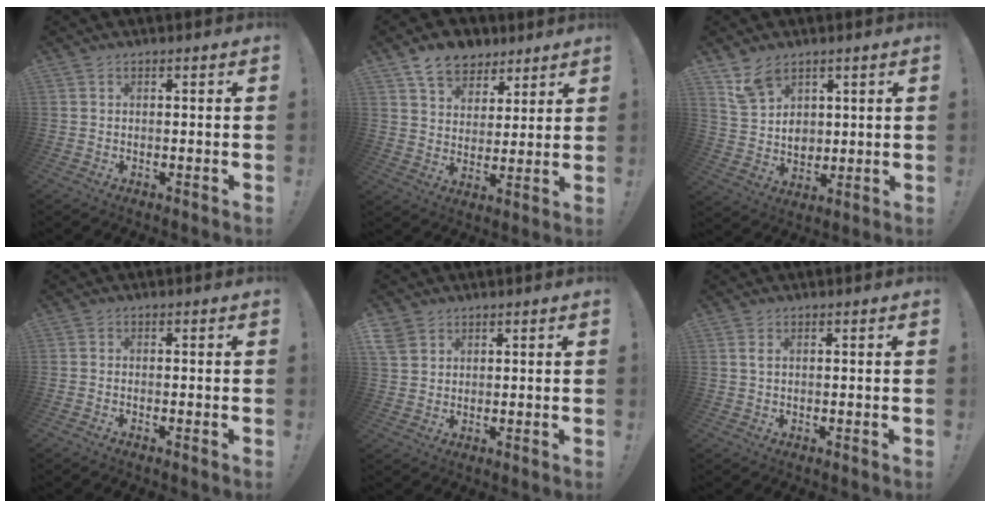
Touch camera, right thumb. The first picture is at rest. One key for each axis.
{"total": 10.0, "fx": 7.2, "fy": 6.4, "fz": 2.6, "tx": -0.045, "ty": -0.045, "tz": 0.141}
{"total": 9.4, "fx": 6.2, "fy": 6.5, "fz": 2.9, "tx": -0.052, "ty": -0.033, "tz": 0.124}
{"total": 1.1, "fx": -0.9, "fy": -0.3, "fz": 0.4, "tx": -0.012, "ty": 0.001, "tz": -0.015}
{"total": 3.8, "fx": 2.5, "fy": 2.6, "fz": 1.2, "tx": -0.013, "ty": -0.013, "tz": 0.048}
{"total": 1.0, "fx": 0.3, "fy": 0.3, "fz": 0.9, "tx": -0.024, "ty": 0.005, "tz": 0.005}